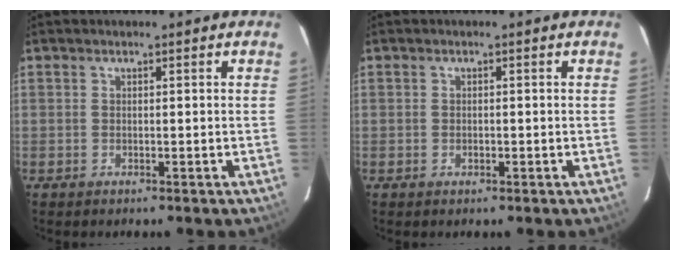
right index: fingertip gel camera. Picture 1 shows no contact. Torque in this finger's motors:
{"motor_torque": [-0.14, 0.09, -0.04, -0.02]}